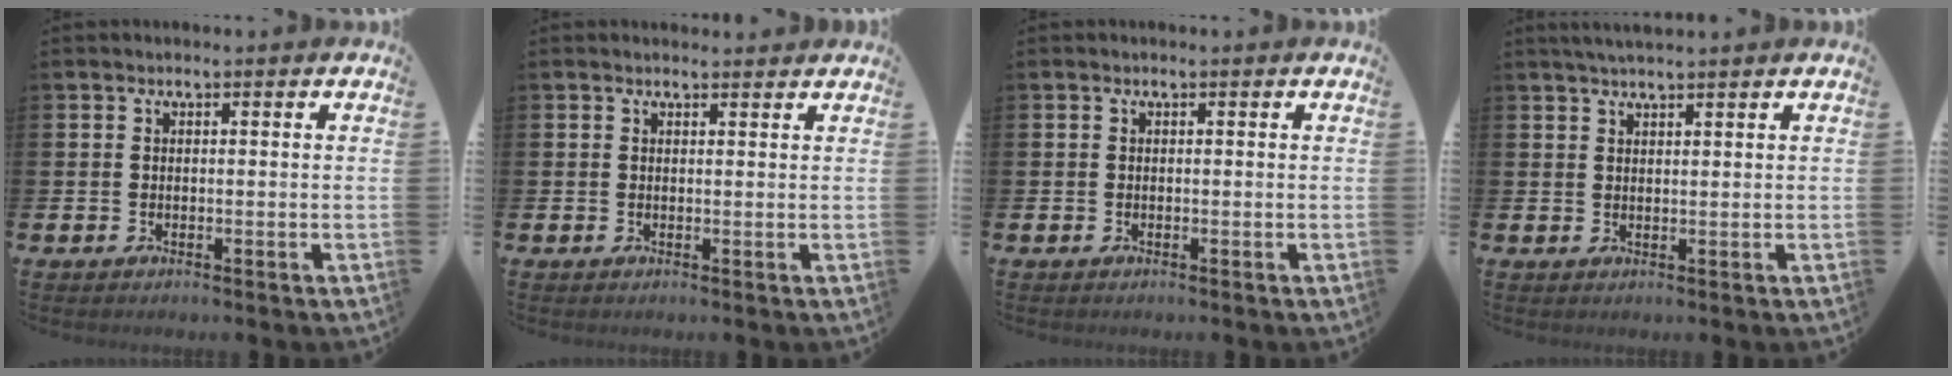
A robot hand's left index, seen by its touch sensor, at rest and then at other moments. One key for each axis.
{"total": 0.9, "fx": 0.9, "fy": 0.1, "fz": 0.1, "tx": 0.007, "ty": -0.002, "tz": 0.015}
{"total": 0.0}
{"total": 2.2, "fx": 2.0, "fy": 0.1, "fz": 0.8, "tx": -0.015, "ty": -0.002, "tz": 0.037}